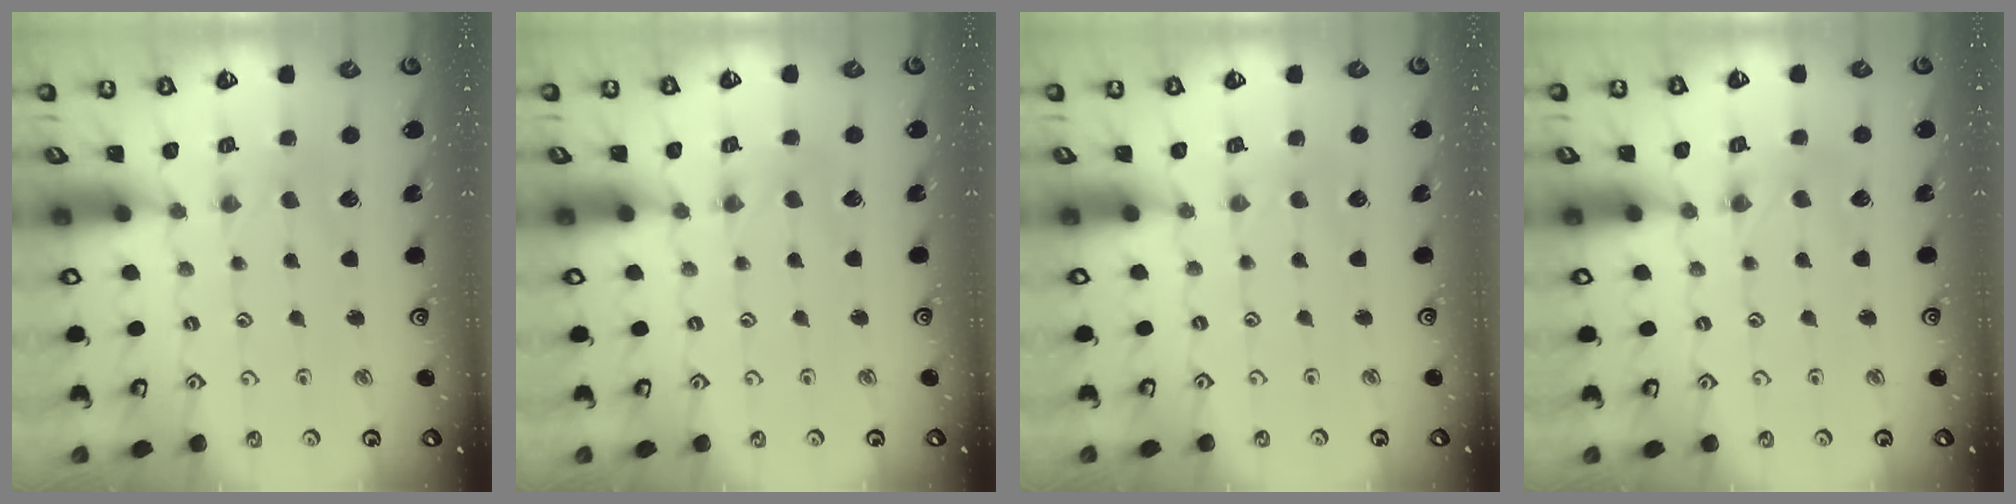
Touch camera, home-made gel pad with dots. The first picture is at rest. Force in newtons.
{"total": 0.0}
{"total": 0.0}
{"total": 0.8, "press": 0.8, "slide": 0.2}